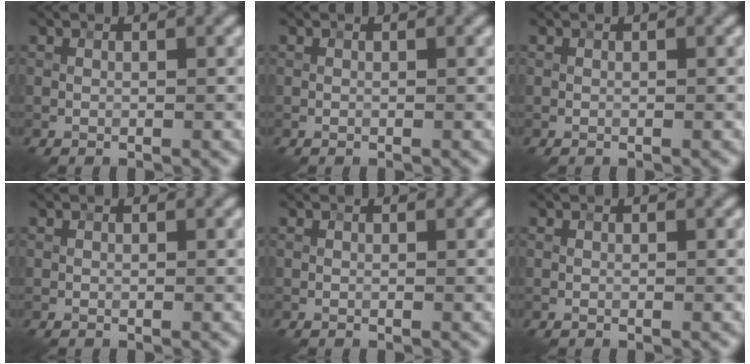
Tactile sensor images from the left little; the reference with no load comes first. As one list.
[{"total": 0.0}, {"total": 0.0}, {"total": 0.0}, {"total": 0.0}, {"total": 0.0}]